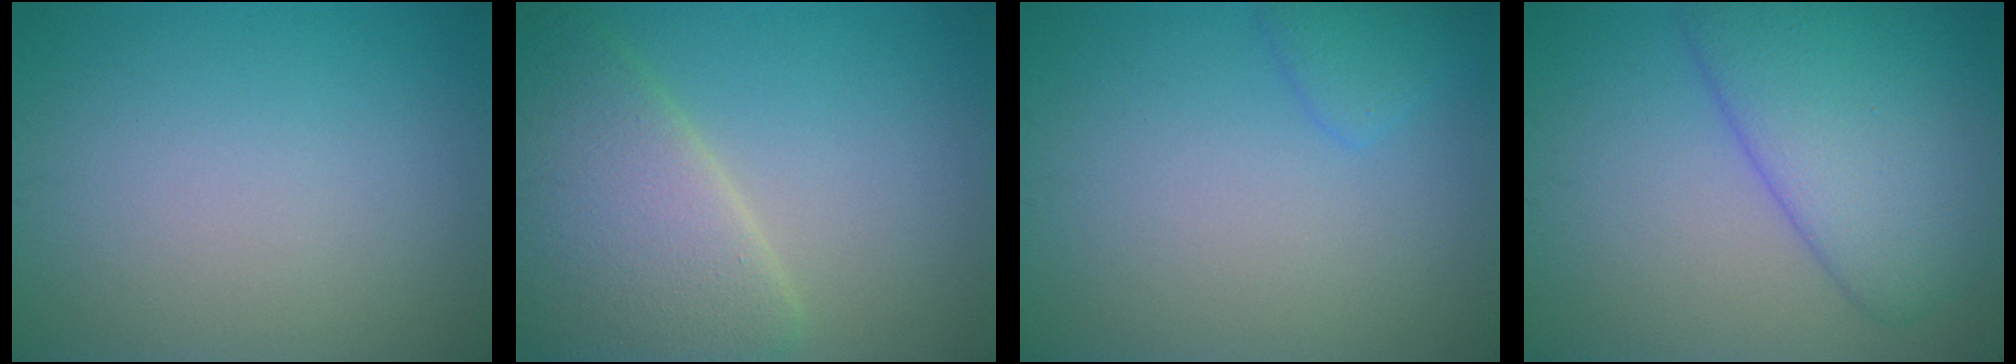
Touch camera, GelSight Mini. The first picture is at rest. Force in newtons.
{"total": 7.6, "press": 7.6, "slide": 0.4}
{"total": 1.5, "press": 1.5, "slide": 0.1}
{"total": 8.0, "press": 8.0, "slide": 0.3}